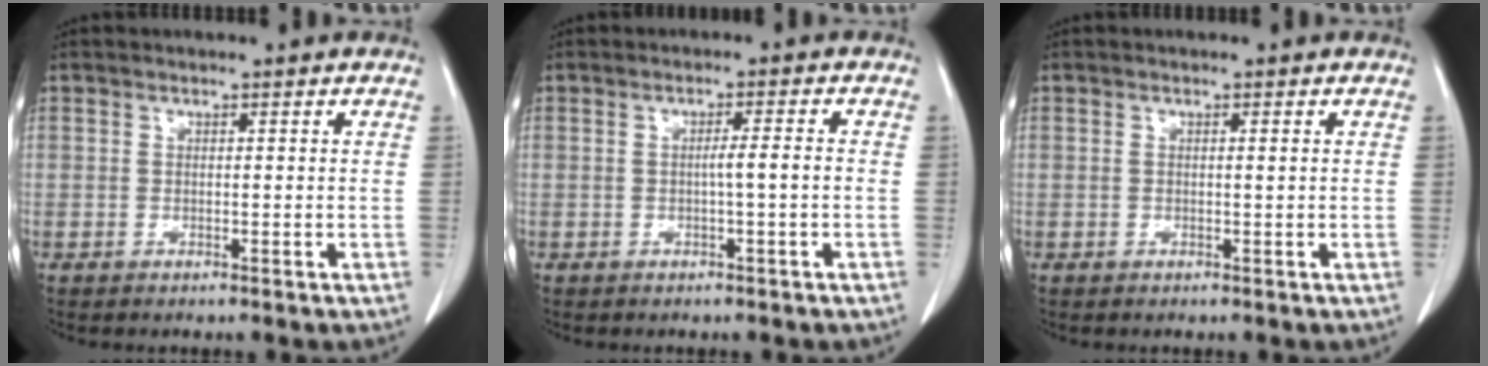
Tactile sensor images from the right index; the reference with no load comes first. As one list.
[{"total": 2.4, "force": [-0.5, -0.3, 2.3], "torque": [-0.035, 0.002, -0.009]}, {"total": 0.6, "force": [0.1, -0.1, 0.6], "torque": [-0.011, 0.000, 0.000]}]